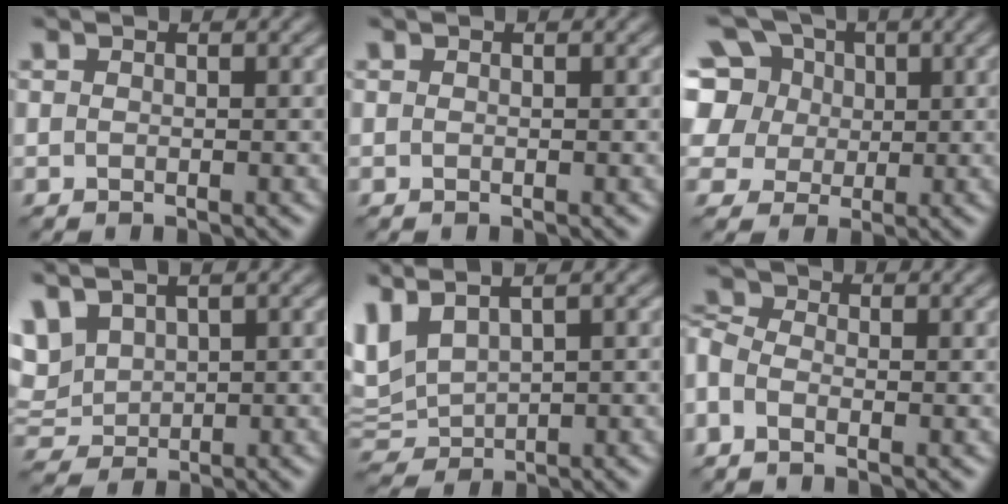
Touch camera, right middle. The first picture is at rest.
{"total": 0.0}
{"total": 10.8, "force": [4.3, 8.2, 5.6], "torque": [-0.125, 0.038, 0.063]}
{"total": 5.2, "force": [2.1, 3.3, 3.3], "torque": [-0.098, 0.025, 0.056]}
{"total": 5.3, "force": [2.1, 3.0, 3.9], "torque": [-0.098, 0.017, 0.057]}
{"total": 3.5, "force": [-1.5, 2.3, 2.2], "torque": [-0.050, 0.012, -0.032]}